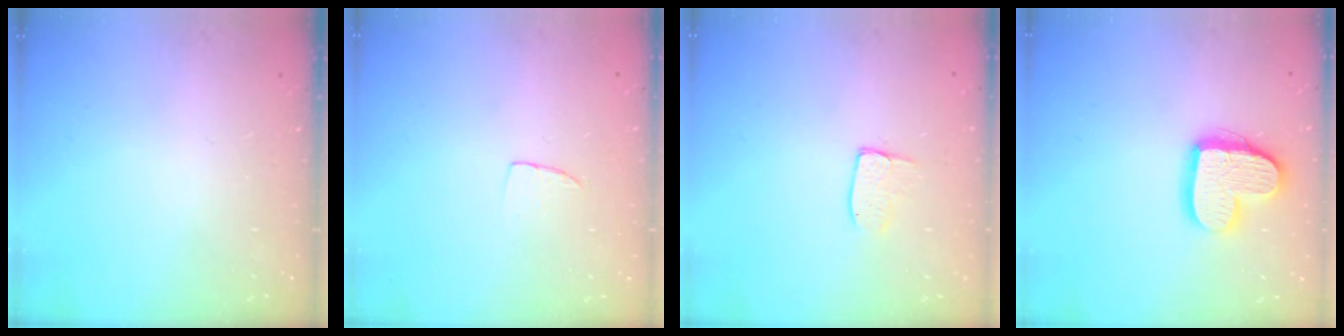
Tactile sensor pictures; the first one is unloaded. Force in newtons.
{"total": 3.8, "press": 3.7, "slide": 0.2}
{"total": 5.3, "press": 5.3, "slide": 0.4}
{"total": 14.9, "press": 14.8, "slide": 1.1}